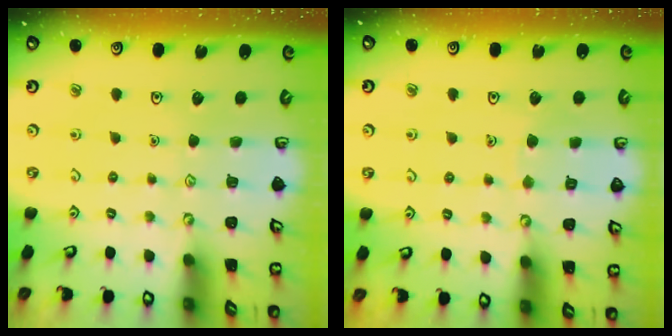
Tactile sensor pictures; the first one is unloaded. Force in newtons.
{"total": 3.9, "press": 3.9, "slide": 0.4}